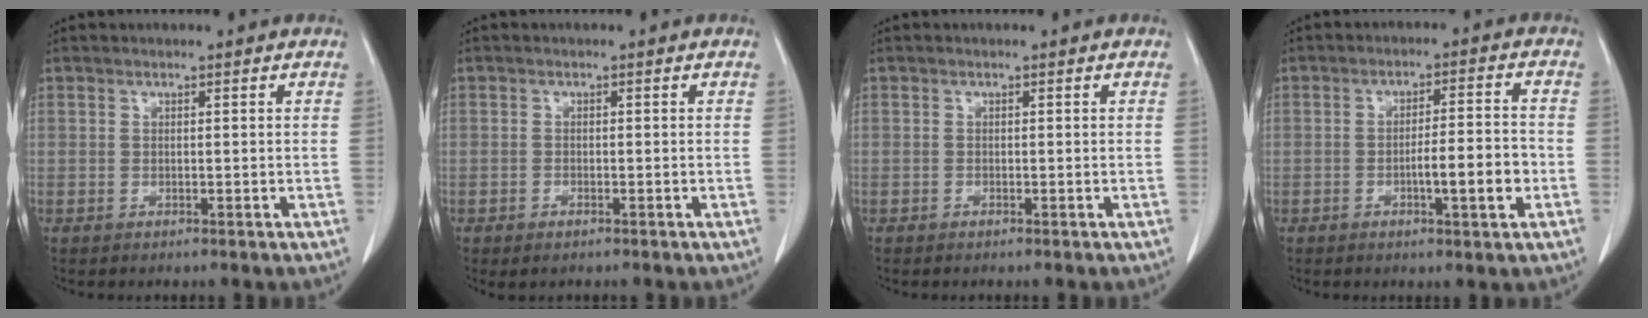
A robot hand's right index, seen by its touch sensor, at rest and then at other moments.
{"total": 1.3, "force": [-0.8, 0.5, 0.8], "torque": [-0.017, -0.002, -0.006]}
{"total": 0.0}
{"total": 6.8, "force": [-2.1, 0.7, 6.4], "torque": [-0.099, 0.004, -0.031]}